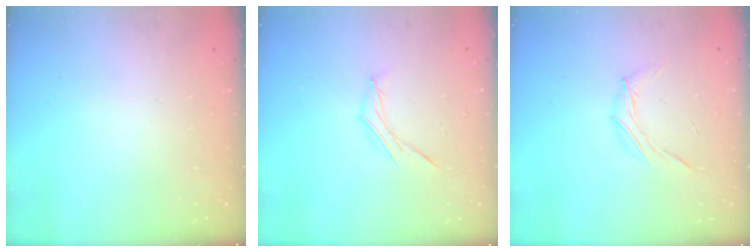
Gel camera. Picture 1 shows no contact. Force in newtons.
{"total": 6.4, "press": 6.2, "slide": 1.4}
{"total": 4.9, "press": 4.8, "slide": 1.3}